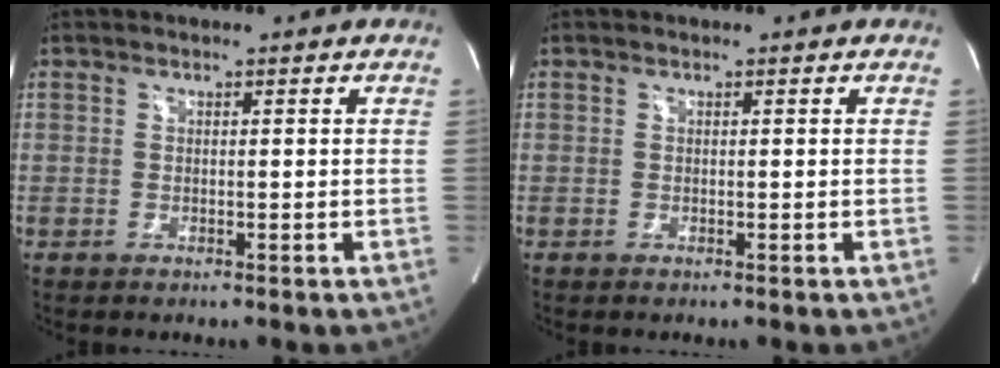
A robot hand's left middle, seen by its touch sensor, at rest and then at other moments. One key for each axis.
{"total": 0.0}